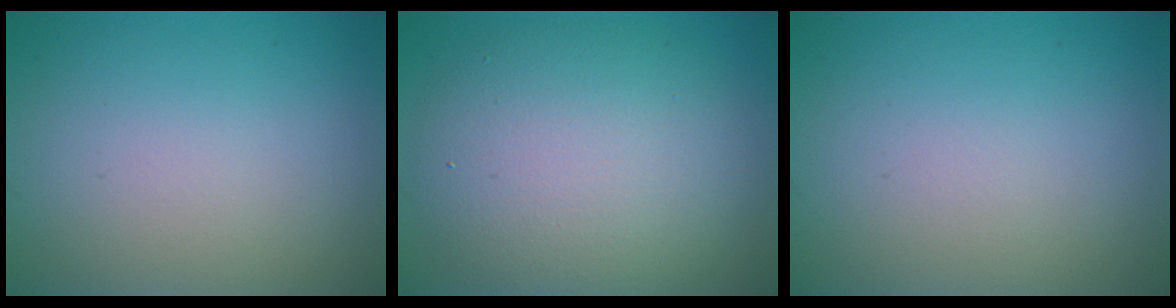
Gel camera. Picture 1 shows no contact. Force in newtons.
{"total": 8.8, "press": 8.8, "slide": 0.8}
{"total": 0.0}